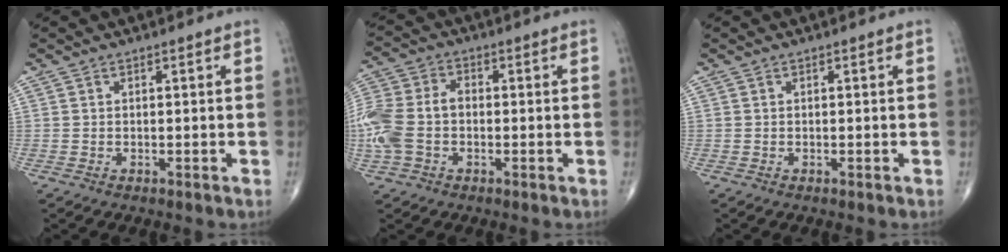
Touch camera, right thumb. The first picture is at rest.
{"total": 12.7, "force": [-1.8, 8.8, 8.9], "torque": [-0.223, 0.029, -0.039]}
{"total": 0.0}